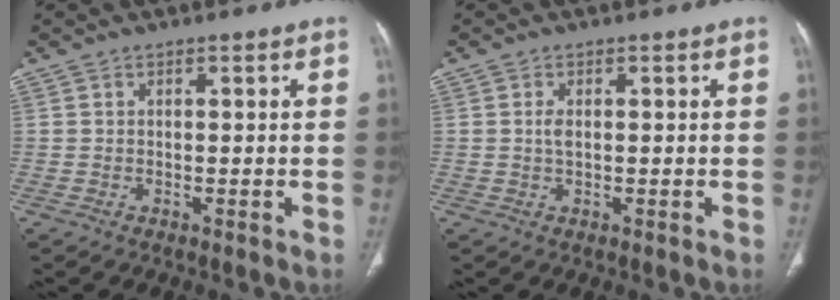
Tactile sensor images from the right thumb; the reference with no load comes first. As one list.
[{"total": 1.5, "force": [0.2, 0.8, 1.3], "torque": [-0.025, 0.001, 0.003]}]